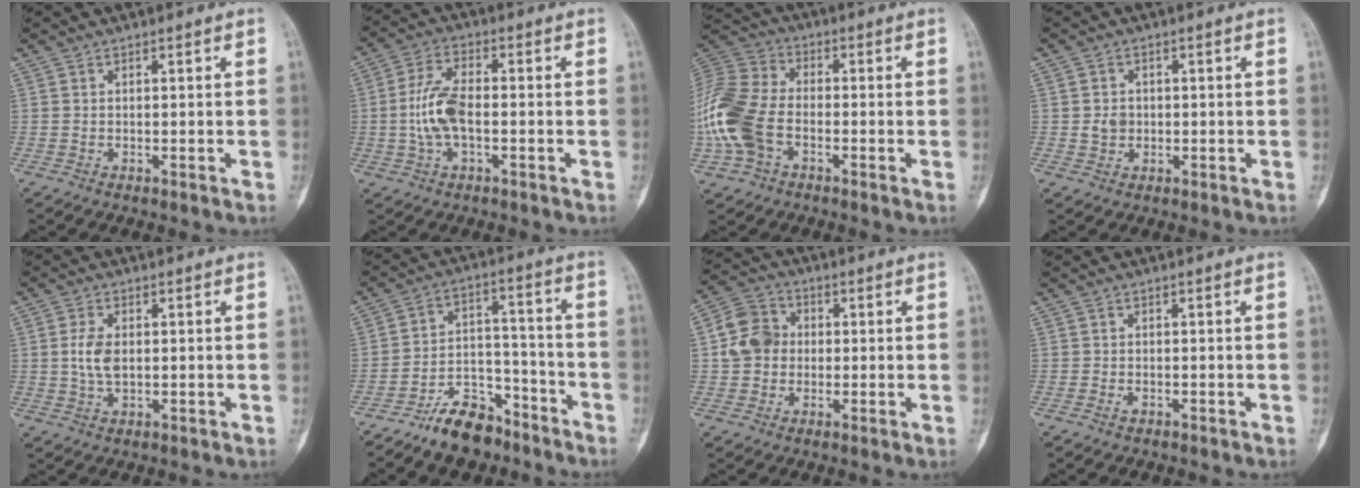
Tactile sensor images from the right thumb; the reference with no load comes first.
{"total": 8.9, "force": [-1.1, 4.2, 7.7], "torque": [-0.164, 0.018, -0.024]}
{"total": 17.4, "force": [-4.0, 11.4, 12.6], "torque": [-0.294, 0.022, -0.080]}
{"total": 3.1, "force": [-0.1, 2.7, 1.6], "torque": [-0.015, 0.003, 0.000]}
{"total": 5.0, "force": [0.4, 2.8, 4.1], "torque": [-0.086, -0.001, 0.007]}
{"total": 11.6, "force": [-8.8, 5.8, 4.8], "torque": [-0.056, 0.081, -0.156]}
{"total": 8.6, "force": [0.2, 7.4, 4.3], "torque": [-0.062, 0.019, -0.010]}
{"total": 1.0, "force": [-0.6, 0.6, 0.5], "torque": [-0.010, 0.006, -0.010]}